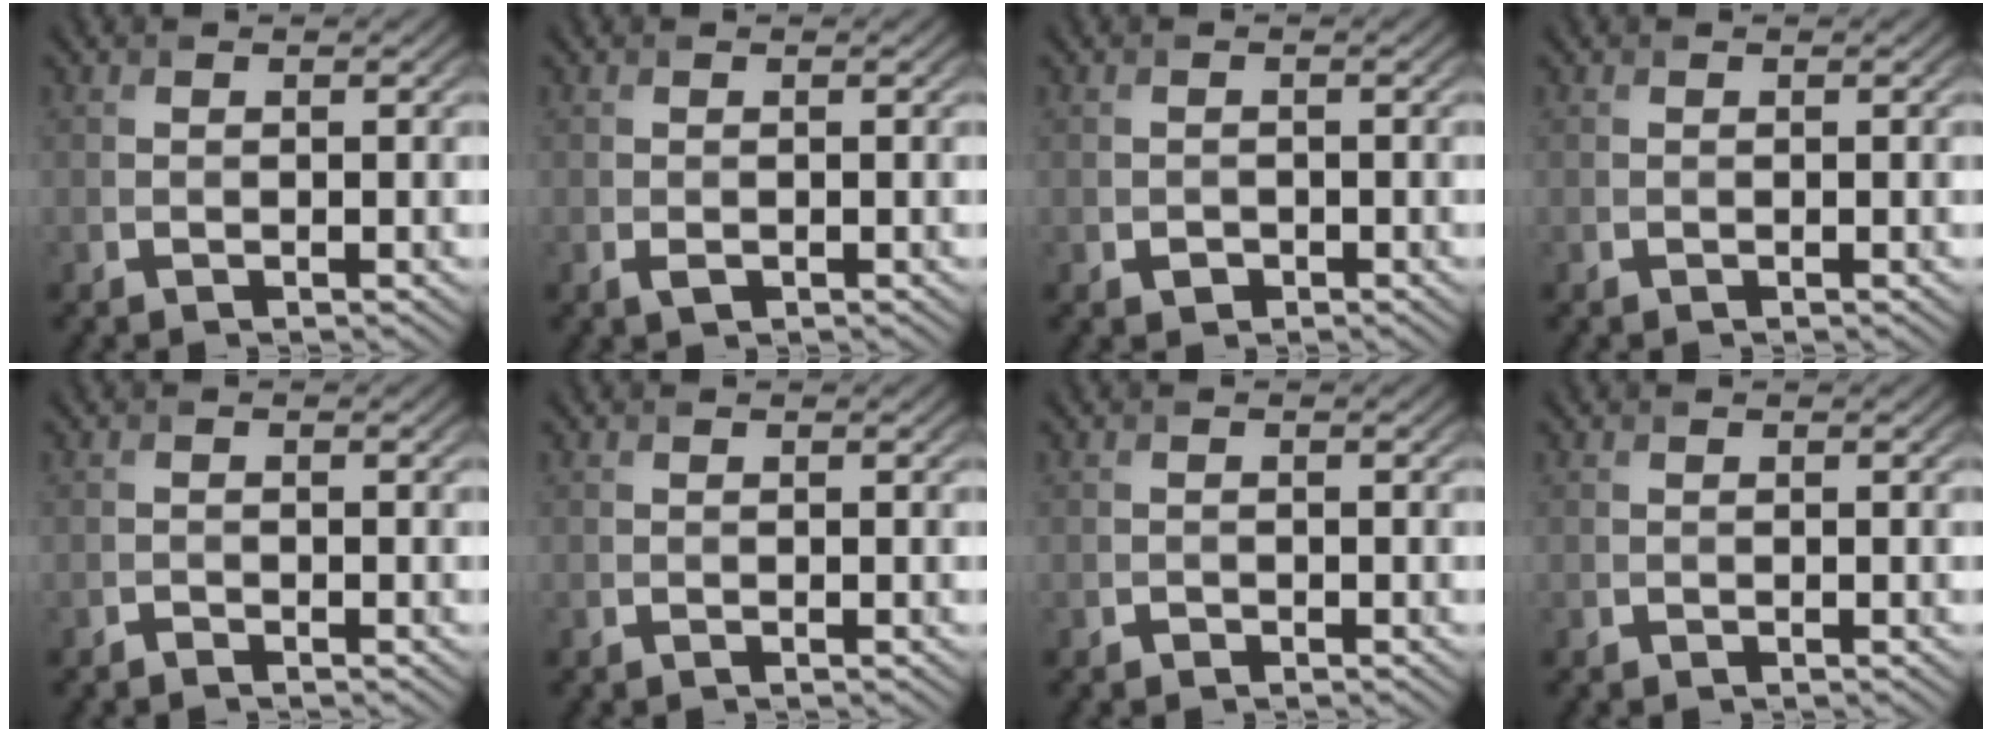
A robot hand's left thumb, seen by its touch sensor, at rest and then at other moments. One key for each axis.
{"total": 0.9, "fx": -0.4, "fy": 0.5, "fz": 0.7, "tx": -0.016, "ty": -0.002, "tz": -0.006}
{"total": 1.1, "fx": -0.5, "fy": 0.8, "fz": 0.4, "tx": -0.005, "ty": -0.004, "tz": -0.010}
{"total": 0.0}
{"total": 0.6, "fx": -0.6, "fy": 0.1, "fz": 0.1, "tx": 0.000, "ty": 0.000, "tz": -0.012}
{"total": 0.0}
{"total": 0.5, "fx": -0.4, "fy": 0.3, "fz": 0.1, "tx": 0.000, "ty": -0.002, "tz": -0.007}
{"total": 0.0}